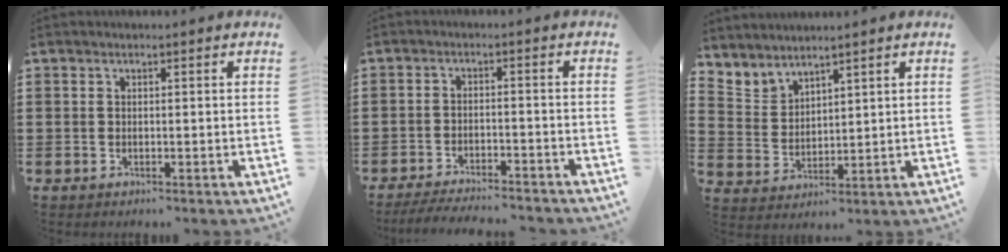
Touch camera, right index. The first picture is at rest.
{"total": 3.8, "force": [-3.6, 0.1, 0.9], "torque": [-0.023, -0.004, -0.074]}
{"total": 3.6, "force": [3.3, 1.0, -0.7], "torque": [-0.003, -0.012, 0.064]}